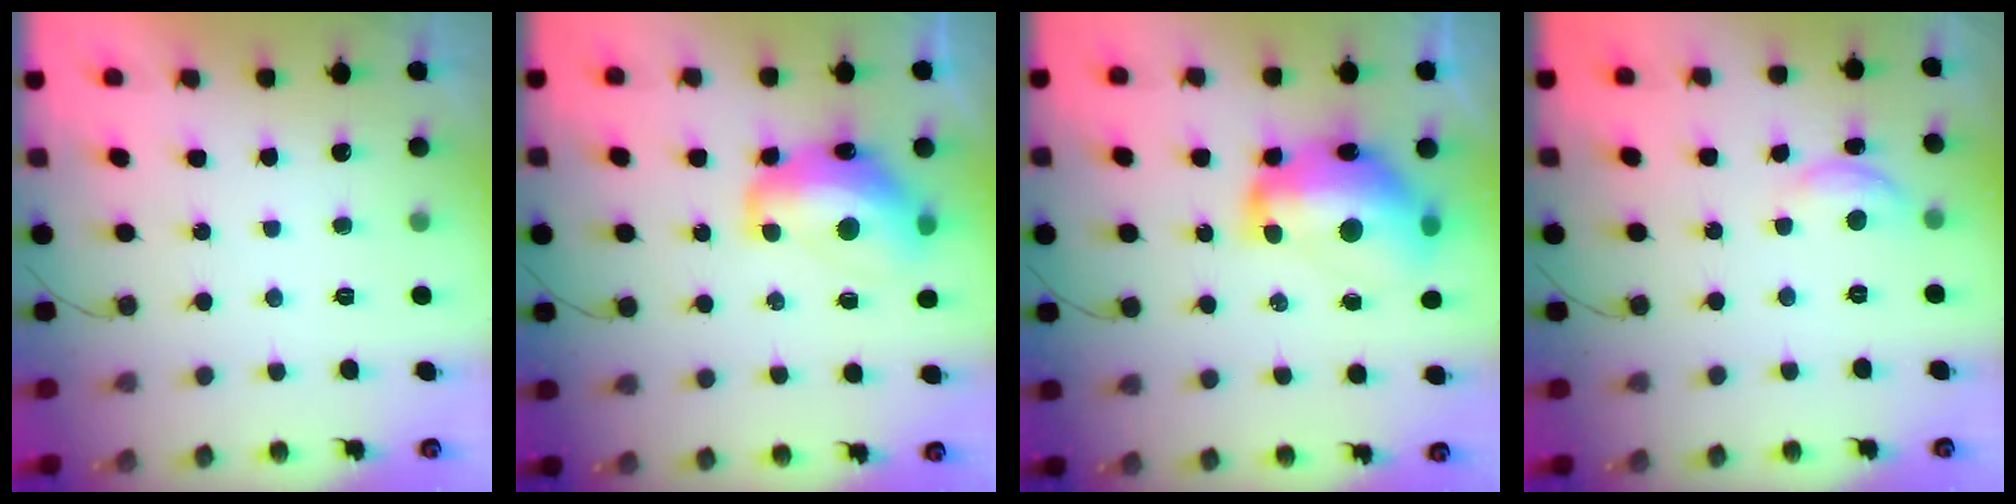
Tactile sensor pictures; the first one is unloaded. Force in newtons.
{"total": 15.0, "press": 14.9, "slide": 1.8}
{"total": 17.8, "press": 17.7, "slide": 2.1}
{"total": 7.7, "press": 7.7, "slide": 0.5}